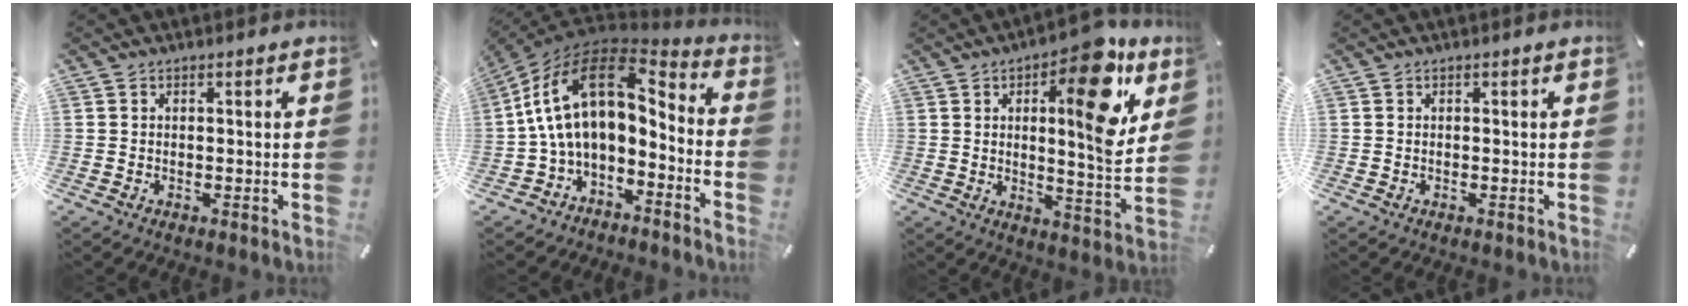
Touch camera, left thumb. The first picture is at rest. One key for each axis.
{"total": 18.1, "fx": 2.4, "fy": 11.0, "fz": 14.2, "tx": -0.298, "ty": -0.017, "tz": 0.045}
{"total": 17.2, "fx": 7.2, "fy": 5.2, "fz": 14.7, "tx": -0.186, "ty": -0.046, "tz": 0.100}
{"total": 0.0}